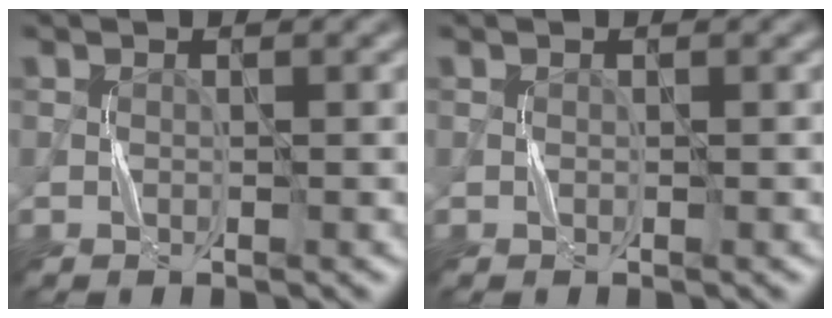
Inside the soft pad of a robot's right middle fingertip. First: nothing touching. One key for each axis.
{"total": 0.0}